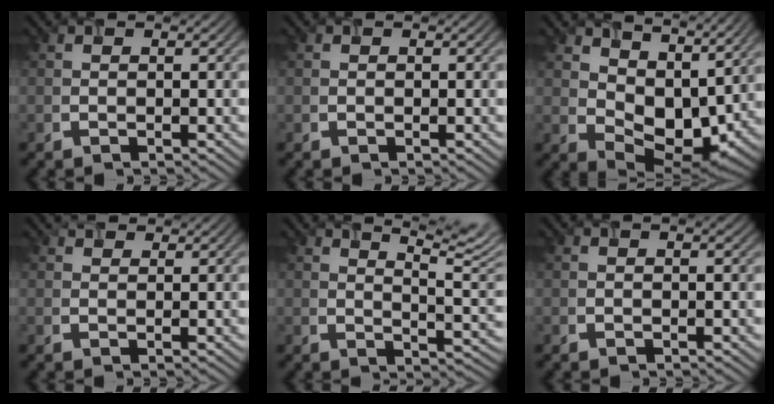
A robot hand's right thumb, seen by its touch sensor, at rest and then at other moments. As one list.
[{"total": 0.0}, {"total": 8.4, "force": [4.8, 5.2, 4.5], "torque": [-0.091, -0.007, 0.092]}, {"total": 2.1, "force": [1.9, 0.6, 0.7], "torque": [-0.014, 0.006, 0.034]}, {"total": 10.2, "force": [6.8, 2.6, 7.2], "torque": [-0.101, 0.015, 0.081]}, {"total": 0.7, "force": [0.5, 0.0, 0.6], "torque": [-0.007, 0.000, 0.006]}]